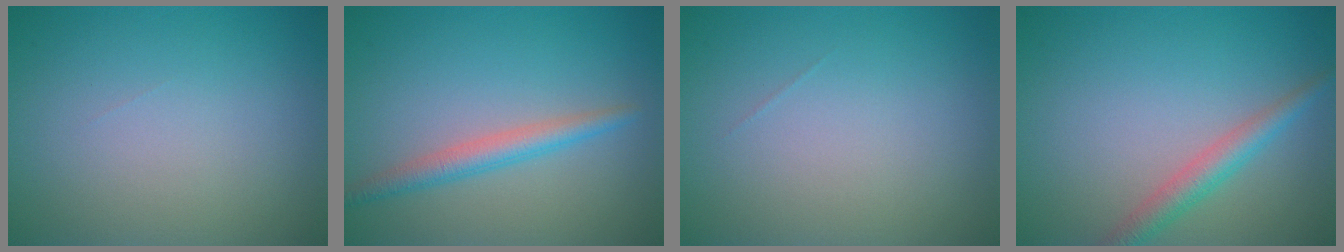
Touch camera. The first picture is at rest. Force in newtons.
{"total": 2.5, "press": 2.5, "slide": 0.0}
{"total": 0.0}
{"total": 2.7, "press": 2.7, "slide": 0.2}